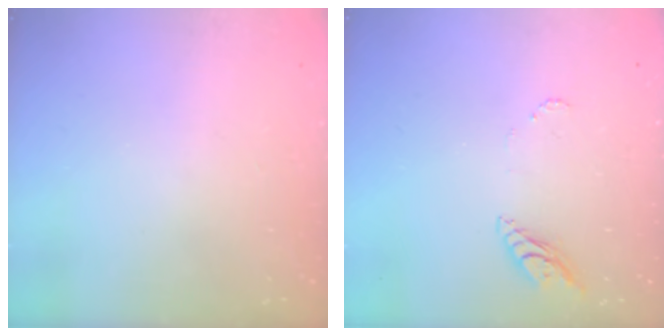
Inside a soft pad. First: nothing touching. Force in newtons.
{"total": 6.5, "press": 6.5, "slide": 0.4}